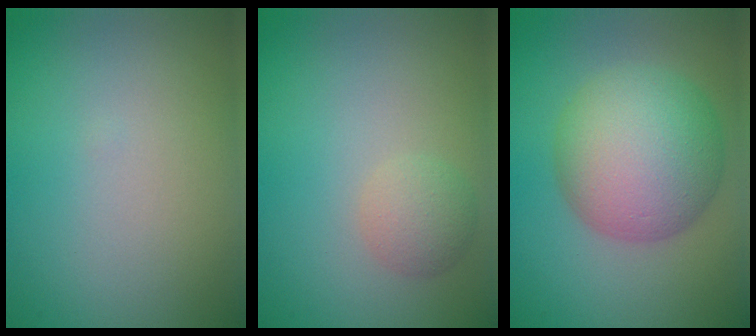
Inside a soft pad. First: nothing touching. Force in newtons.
{"total": 2.0, "press": 2.0, "slide": 0.0}
{"total": 9.1, "press": 9.1, "slide": 0.3}